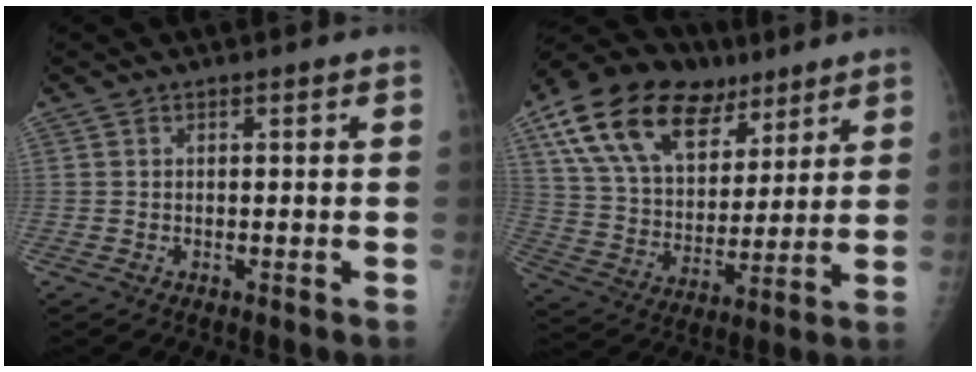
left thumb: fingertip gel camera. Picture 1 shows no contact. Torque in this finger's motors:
{"motor_torque": [1.89, 1.90, 1.44, -1.33, 0.30]}